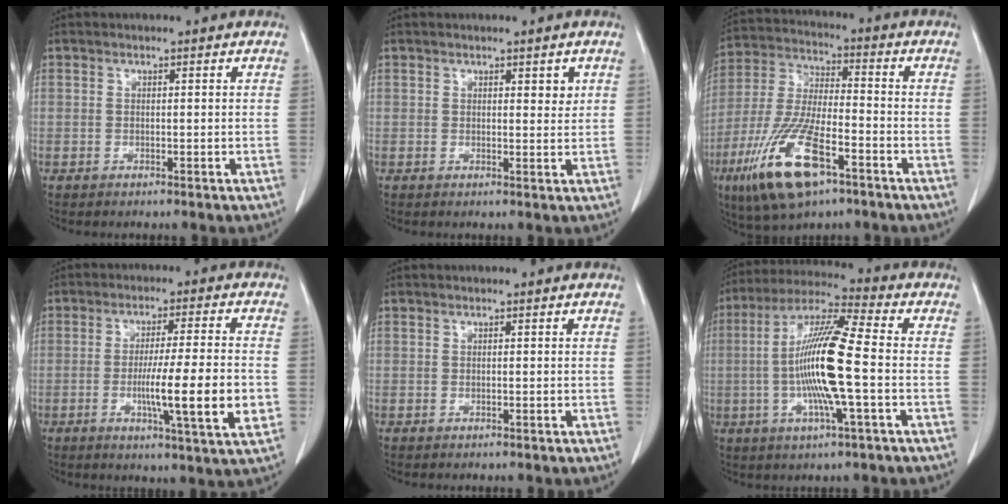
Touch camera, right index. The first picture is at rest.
{"total": 1.7, "force": [0.8, 0.7, 1.3], "torque": [-0.015, -0.005, 0.012]}
{"total": 15.8, "force": [-8.0, 4.4, 12.9], "torque": [-0.270, -0.020, -0.140]}
{"total": 12.2, "force": [-2.4, -0.2, 11.9], "torque": [-0.188, -0.017, -0.044]}
{"total": 0.0}
{"total": 15.0, "force": [-1.7, 0.5, 14.9], "torque": [-0.291, 0.001, -0.041]}